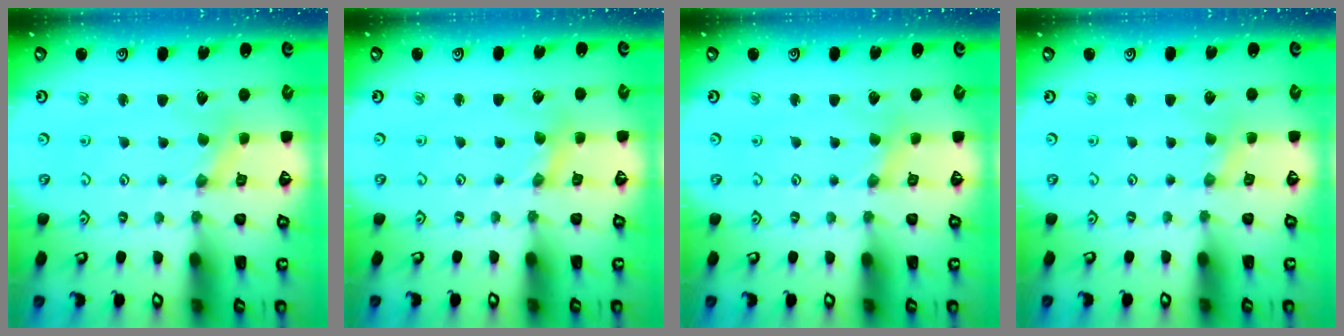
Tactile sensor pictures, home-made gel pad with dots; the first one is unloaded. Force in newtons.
{"total": 1.9, "press": 1.9, "slide": 0.3}
{"total": 1.7, "press": 1.6, "slide": 0.4}
{"total": 0.5, "press": 0.5, "slide": 0.2}